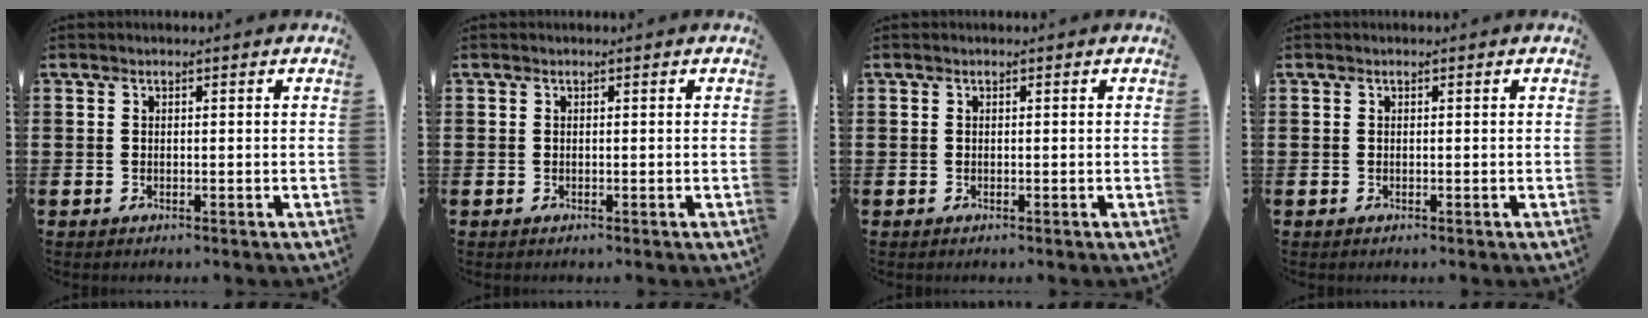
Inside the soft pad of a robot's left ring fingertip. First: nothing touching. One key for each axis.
{"total": 0.0}
{"total": 0.0}
{"total": 0.0}